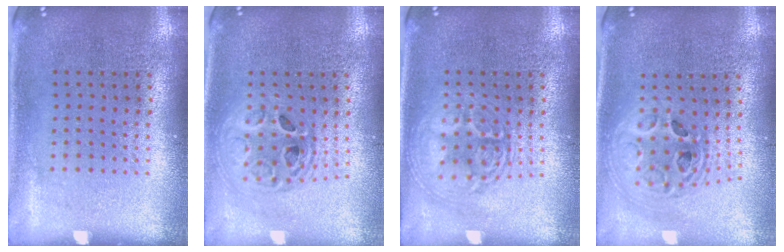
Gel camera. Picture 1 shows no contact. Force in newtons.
{"total": 1.7, "press": 1.4, "slide": 0.9}
{"total": 2.0, "press": 1.9, "slide": 0.3}
{"total": 2.1, "press": 1.7, "slide": 1.2}